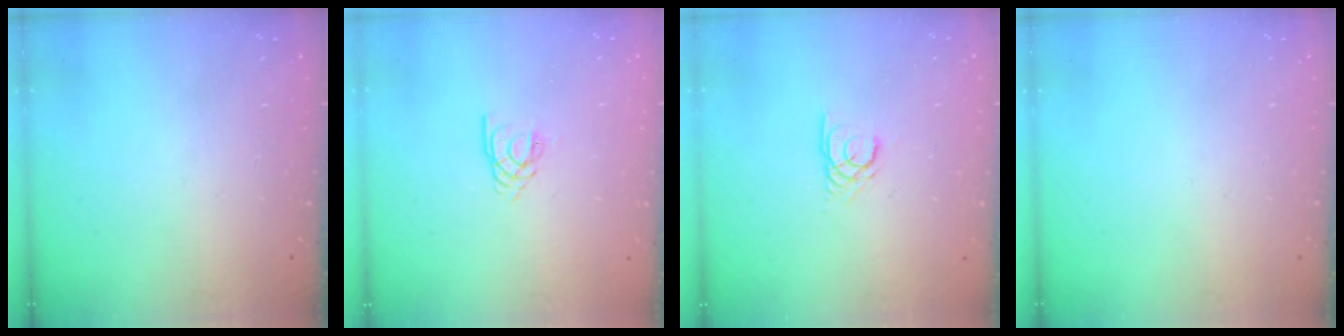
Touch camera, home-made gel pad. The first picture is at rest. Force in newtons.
{"total": 2.6, "press": 2.6, "slide": 0.3}
{"total": 2.7, "press": 2.7, "slide": 0.1}
{"total": 0.0}